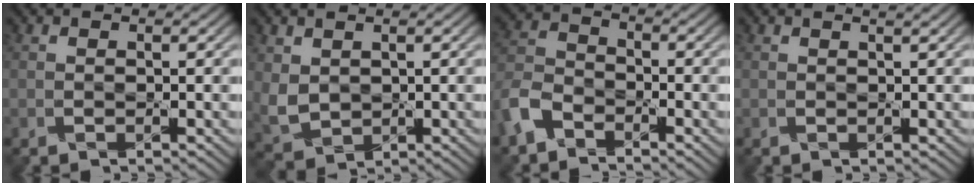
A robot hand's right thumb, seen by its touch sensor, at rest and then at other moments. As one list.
[{"total": 4.3, "force": [1.3, 3.2, 2.5], "torque": [-0.076, -0.009, 0.033]}, {"total": 6.6, "force": [-4.6, 3.6, 3.0], "torque": [-0.084, 0.001, -0.111]}, {"total": 0.9, "force": [0.7, -0.3, 0.5], "torque": [-0.012, 0.003, 0.012]}]